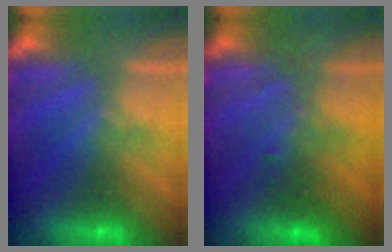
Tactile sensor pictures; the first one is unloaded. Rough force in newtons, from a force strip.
{"total": 2.7}